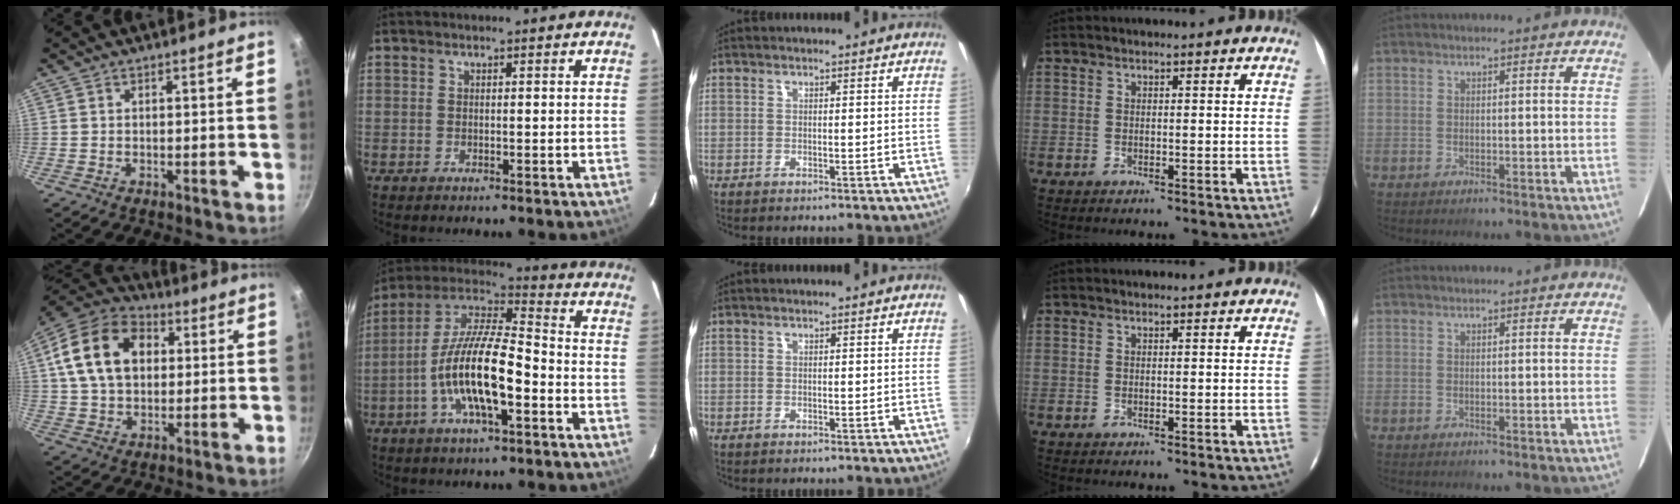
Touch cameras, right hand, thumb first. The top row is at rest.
{"thumb": {"total": 18.5, "force": [4.2, 13.2, 12.2], "torque": [-0.197, 0.020, 0.064]}, "index": {"total": 16.0, "force": [-5.3, 4.4, 14.4], "torque": [-0.278, -0.004, -0.105]}}